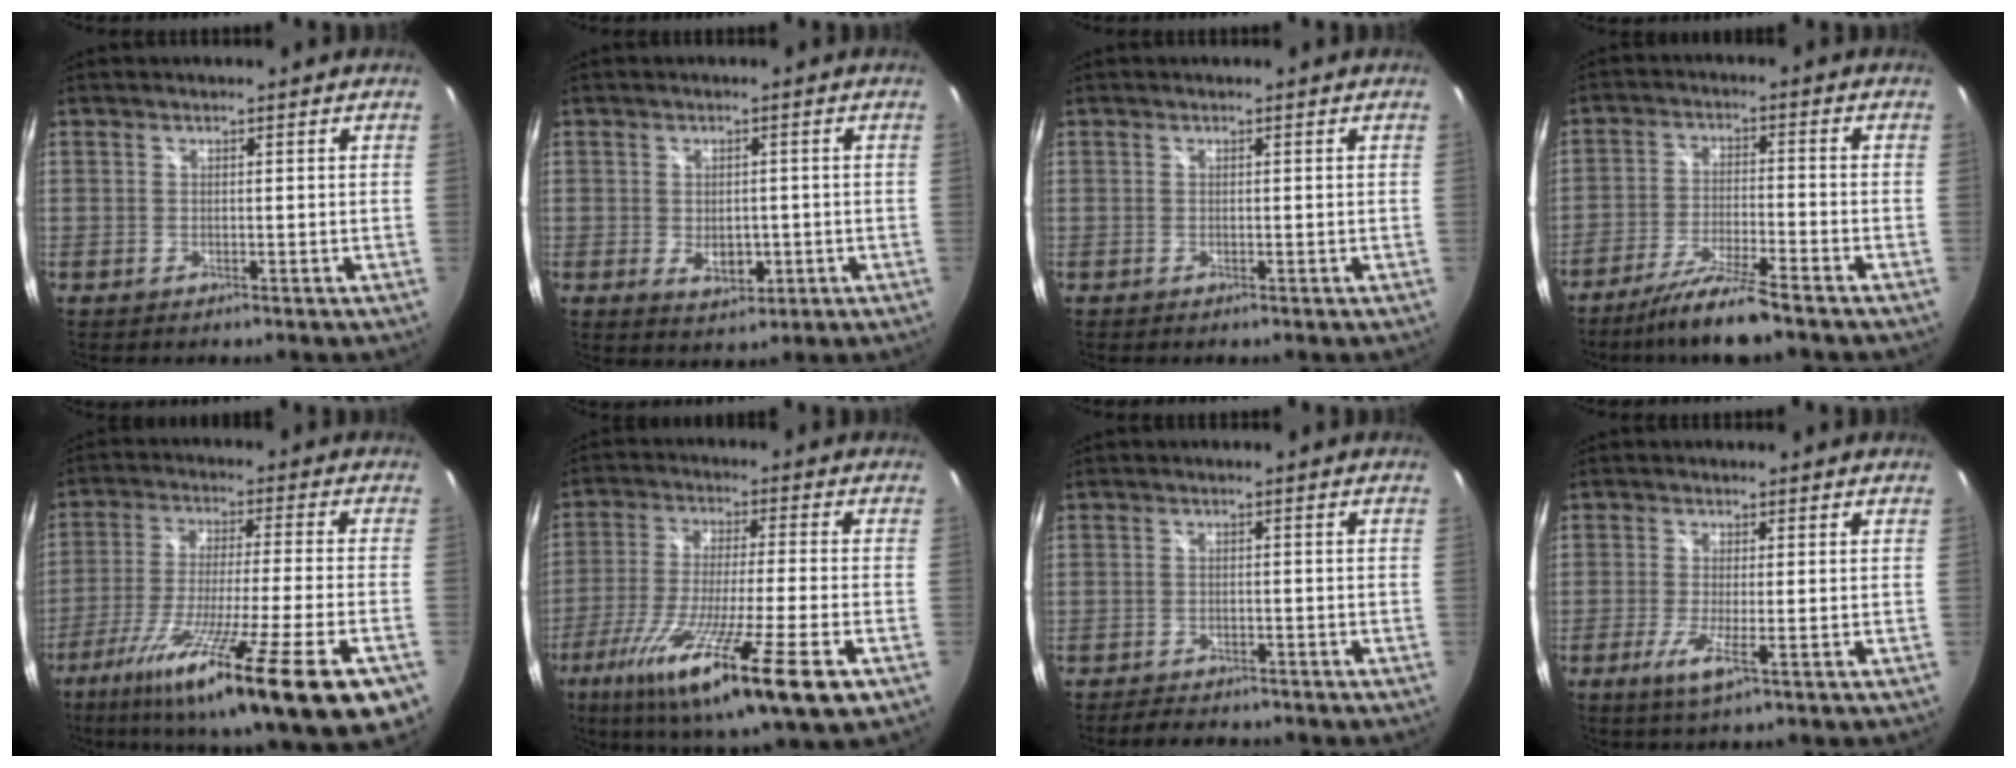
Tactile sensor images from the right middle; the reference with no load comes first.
{"total": 4.8, "force": [-1.1, 3.3, 3.3], "torque": [-0.056, -0.010, -0.010]}
{"total": 0.0}
{"total": 8.9, "force": [-7.5, -0.4, 4.8], "torque": [-0.109, -0.009, -0.136]}
{"total": 24.4, "force": [-14.0, 0.7, 19.9], "torque": [-0.331, -0.095, -0.230]}
{"total": 20.6, "force": [-10.5, 1.5, 17.7], "torque": [-0.329, -0.073, -0.182]}
{"total": 4.3, "force": [-3.9, 1.5, 1.3], "torque": [-0.035, -0.005, -0.058]}
{"total": 3.8, "force": [-1.3, -0.1, 3.5], "torque": [-0.081, -0.014, -0.030]}